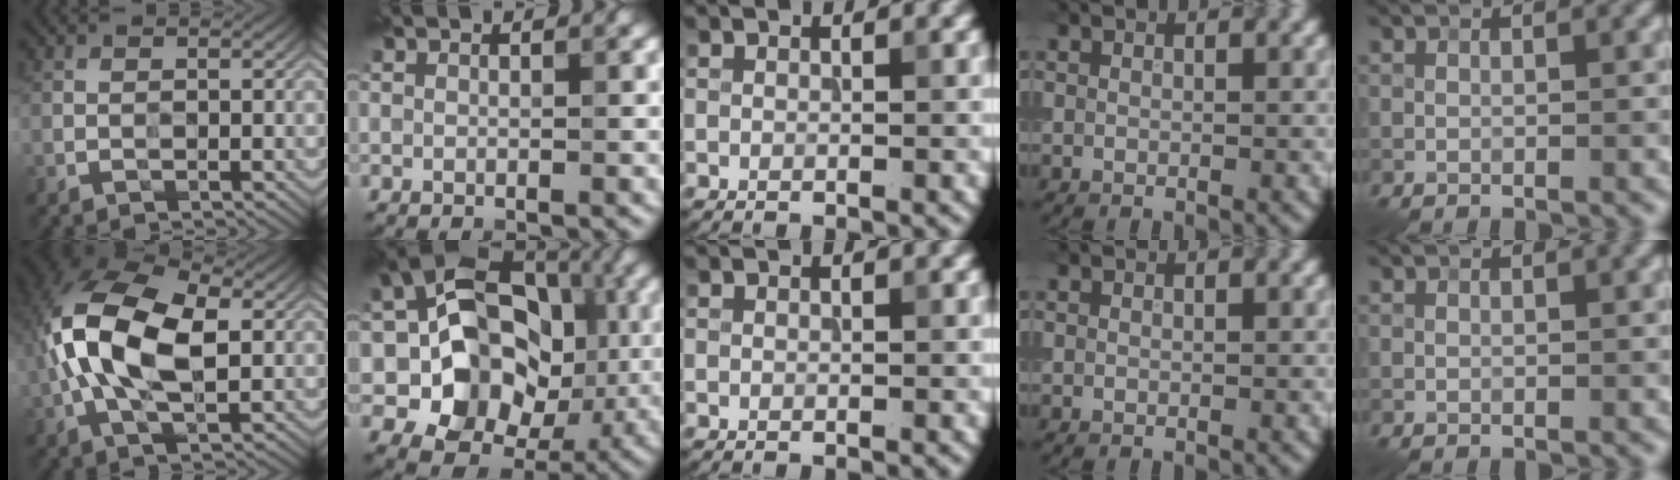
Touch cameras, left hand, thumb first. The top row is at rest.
{"thumb": {"total": 13.6, "force": [0.6, 7.4, 11.4], "torque": [-0.262, 0.023, 0.006]}, "index": {"total": 12.1, "force": [-0.8, 9.4, 7.5], "torque": [-0.098, 0.007, -0.028]}}